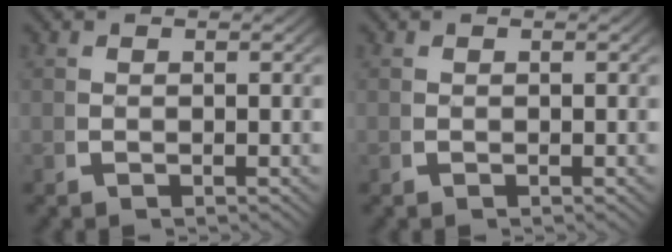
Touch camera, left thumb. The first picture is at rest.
{"total": 0.0}